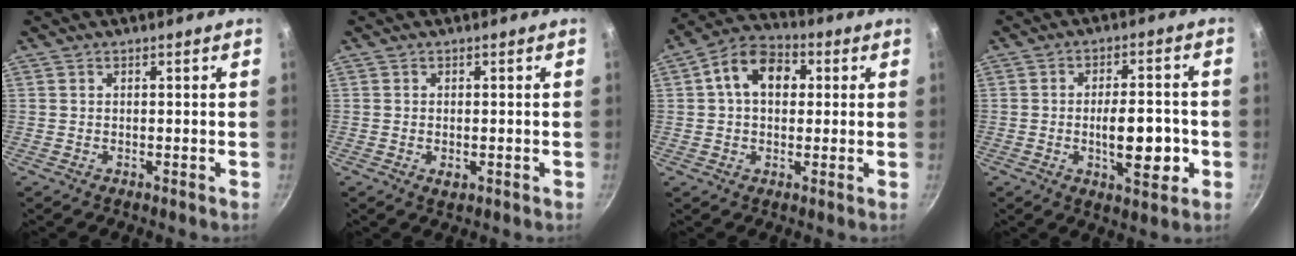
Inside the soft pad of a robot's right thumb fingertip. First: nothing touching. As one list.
[{"total": 2.0, "force": [-0.5, 1.3, 1.5], "torque": [-0.025, -0.004, -0.006]}, {"total": 11.0, "force": [2.3, 7.8, 7.4], "torque": [-0.095, 0.022, 0.020]}, {"total": 10.9, "force": [-2.2, 4.7, 9.6], "torque": [-0.119, 0.012, -0.030]}]